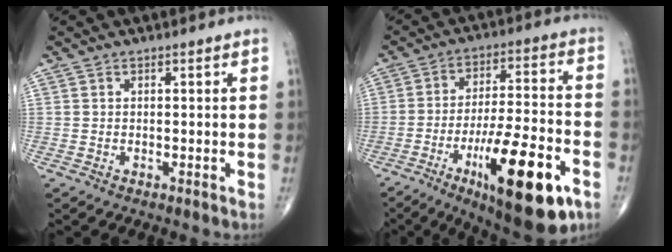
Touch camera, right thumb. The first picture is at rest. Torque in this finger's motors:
{"motor_torque": [4.02, 0.98, 1.94, -0.84, 0.21]}